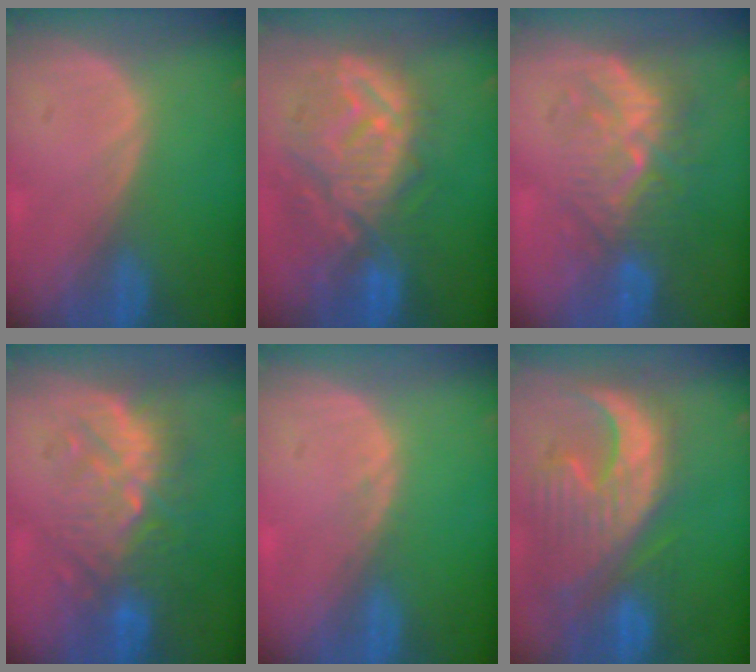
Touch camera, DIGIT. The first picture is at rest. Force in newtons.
{"total": 11.9, "press": 10.9, "slide": 4.9}
{"total": 8.7, "press": 8.2, "slide": 2.9}
{"total": 9.2, "press": 9.0, "slide": 1.8}
{"total": 0.6, "press": 0.6, "slide": 0.1}
{"total": 13.3, "press": 11.4, "slide": 6.9}